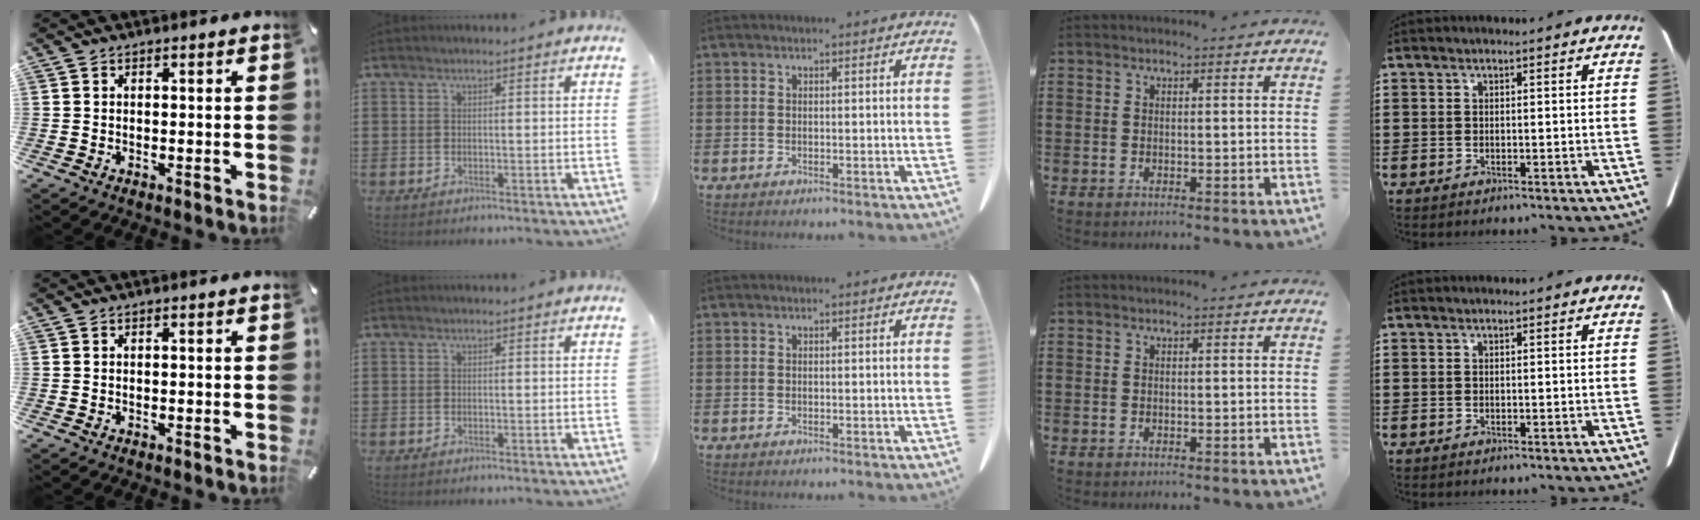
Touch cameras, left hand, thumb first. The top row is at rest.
{}